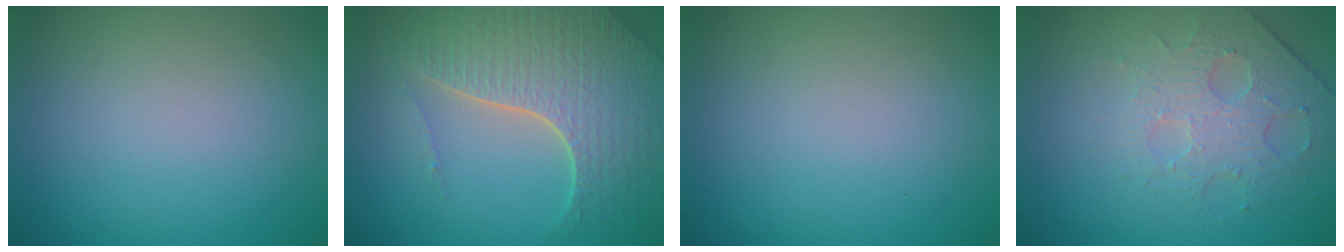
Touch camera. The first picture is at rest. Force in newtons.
{"total": 7.2, "press": 5.2, "slide": 4.9}
{"total": 0.0}
{"total": 4.5, "press": 3.3, "slide": 3.0}